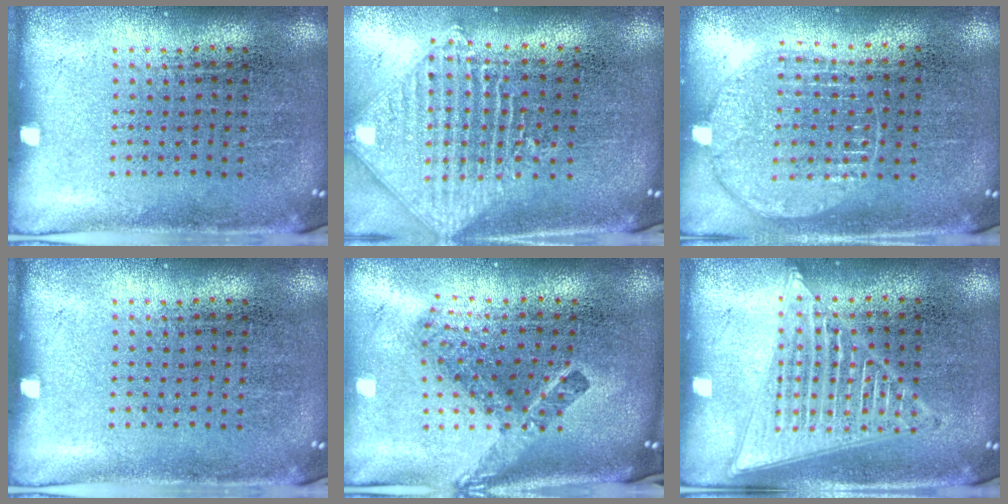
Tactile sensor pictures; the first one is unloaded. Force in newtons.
{"total": 2.3, "press": 1.8, "slide": 1.4}
{"total": 1.1, "press": 1.1, "slide": 0.1}
{"total": 0.0}
{"total": 2.5, "press": 1.6, "slide": 2.0}
{"total": 2.0, "press": 2.0, "slide": 0.2}